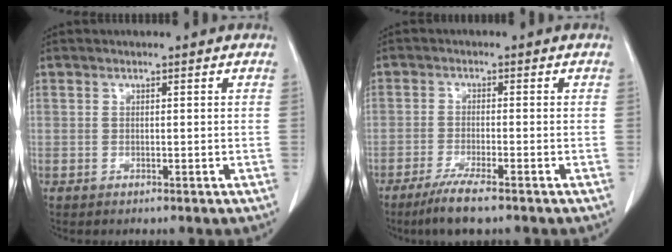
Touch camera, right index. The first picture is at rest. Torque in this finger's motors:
{"motor_torque": [0.59, -0.55, 0.24, 0.07]}